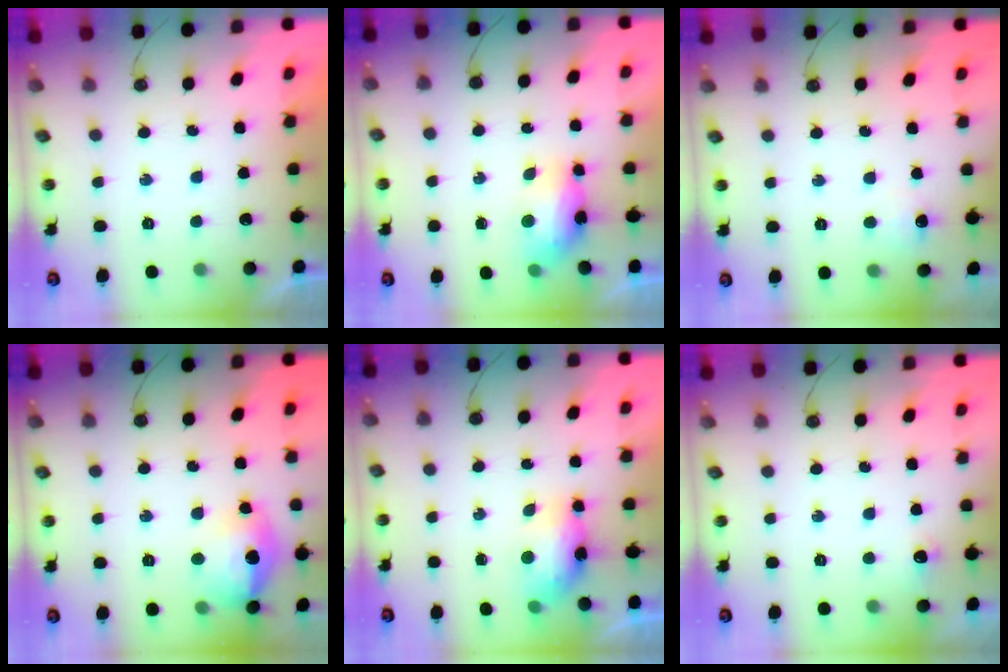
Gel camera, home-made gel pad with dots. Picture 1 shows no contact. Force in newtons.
{"total": 7.5, "press": 7.4, "slide": 1.0}
{"total": 5.4, "press": 5.3, "slide": 0.7}
{"total": 16.2, "press": 16.1, "slide": 1.4}
{"total": 10.0, "press": 8.3, "slide": 5.6}
{"total": 5.7, "press": 5.6, "slide": 1.1}